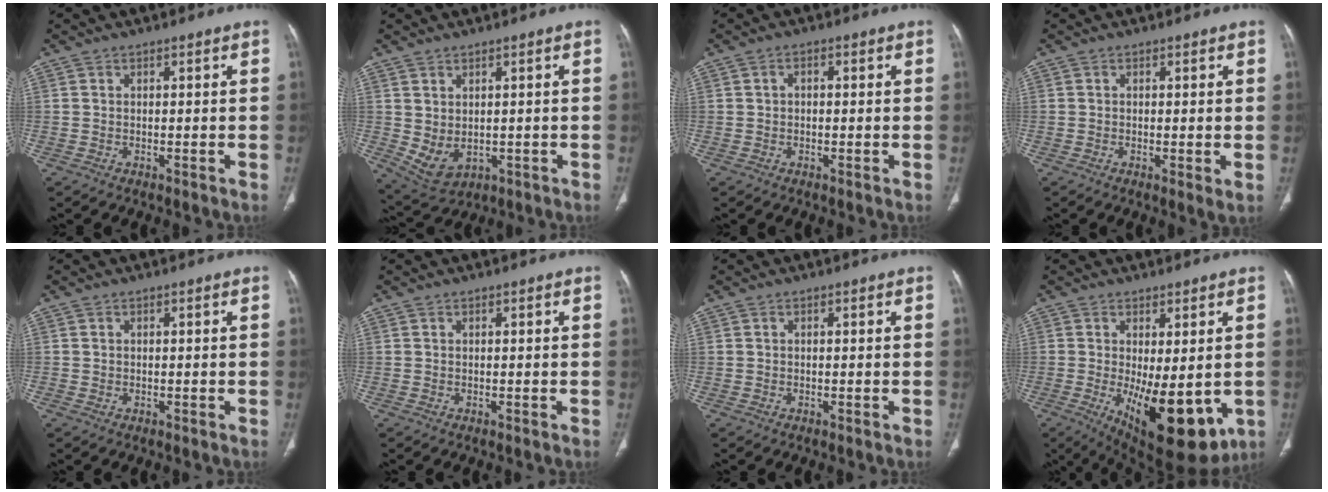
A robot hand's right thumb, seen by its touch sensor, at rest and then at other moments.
{"total": 6.0, "force": [0.0, 4.0, 4.4], "torque": [-0.077, -0.005, 0.024]}
{"total": 1.4, "force": [0.1, 1.0, 0.9], "torque": [-0.012, 0.008, 0.000]}
{"total": 2.0, "force": [0.0, 0.4, 1.9], "torque": [-0.038, -0.010, -0.003]}
{"total": 0.0}
{"total": 0.0}
{"total": 0.0}
{"total": 15.6, "force": [-3.4, 6.4, 13.9], "torque": [-0.195, -0.027, -0.026]}